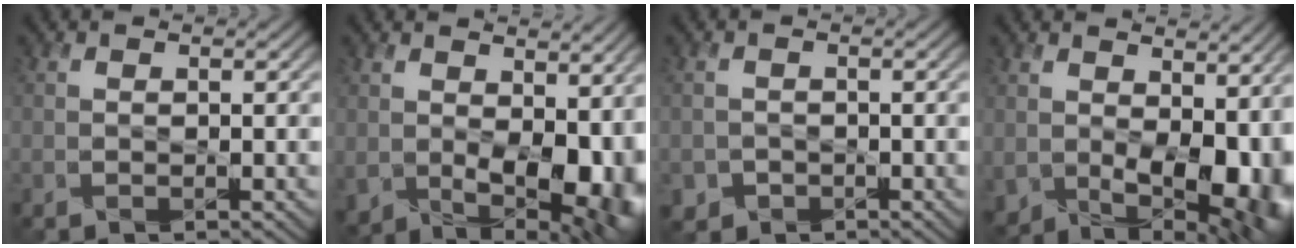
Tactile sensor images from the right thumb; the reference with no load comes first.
{"total": 12.9, "force": [0.4, 9.2, 9.0], "torque": [-0.152, -0.051, 0.058]}
{"total": 1.6, "force": [-0.9, 1.2, -0.3], "torque": [0.009, 0.000, -0.020]}
{"total": 14.4, "force": [0.2, 10.3, 10.1], "torque": [-0.165, -0.055, 0.061]}